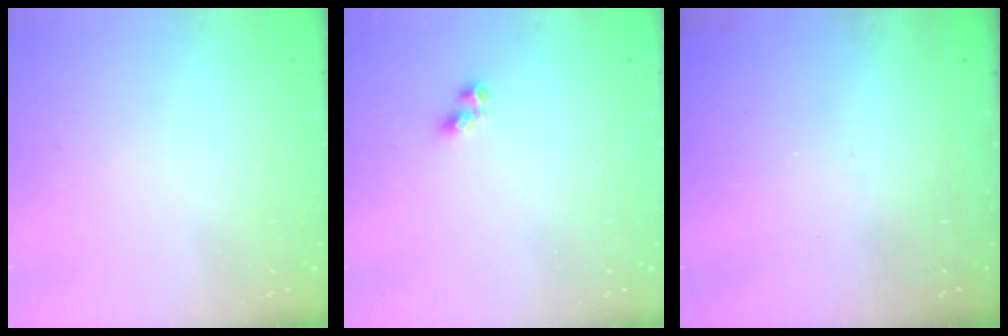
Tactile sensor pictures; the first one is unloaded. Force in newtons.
{"total": 4.0, "press": 3.9, "slide": 0.5}
{"total": 0.0}